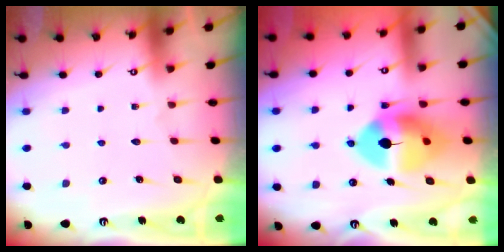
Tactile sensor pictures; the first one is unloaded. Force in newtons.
{"total": 13.1, "press": 13.0, "slide": 1.9}